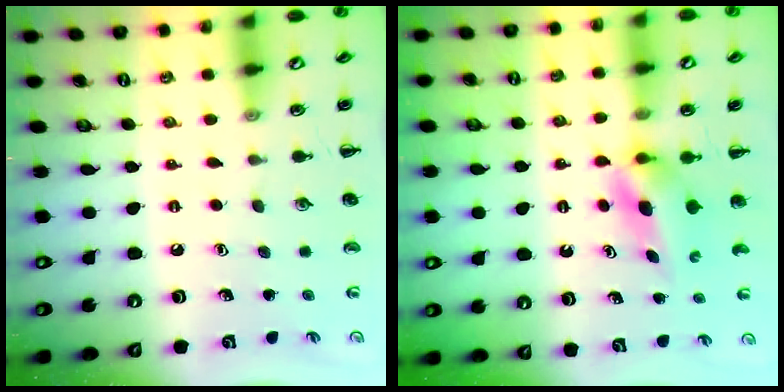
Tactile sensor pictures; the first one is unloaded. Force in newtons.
{"total": 3.9, "press": 3.9, "slide": 0.5}